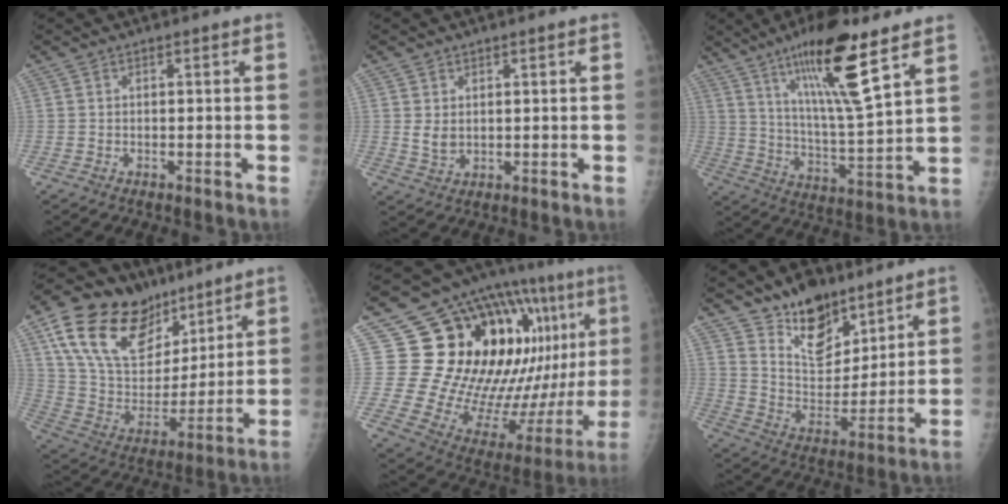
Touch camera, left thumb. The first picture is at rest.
{"total": 2.9, "force": [0.9, 2.3, 1.6], "torque": [-0.018, -0.010, 0.023]}
{"total": 17.2, "force": [10.2, 2.7, 13.6], "torque": [-0.226, -0.059, 0.181]}
{"total": 25.5, "force": [14.6, 14.8, 14.6], "torque": [-0.229, -0.026, 0.263]}
{"total": 32.1, "force": [9.1, 13.6, 27.6], "torque": [-0.363, -0.010, 0.162]}
{"total": 13.6, "force": [9.9, 7.1, 5.9], "torque": [-0.054, -0.077, 0.181]}